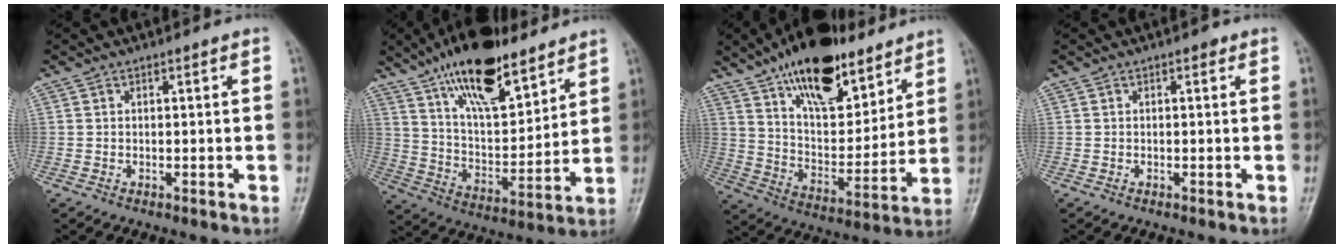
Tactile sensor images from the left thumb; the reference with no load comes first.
{"total": 20.7, "force": [13.9, 8.0, 13.1], "torque": [-0.188, -0.062, 0.243]}
{"total": 22.4, "force": [14.7, 10.0, 13.6], "torque": [-0.175, -0.064, 0.248]}
{"total": 0.6, "force": [0.3, 0.4, 0.4], "torque": [-0.001, 0.001, 0.000]}